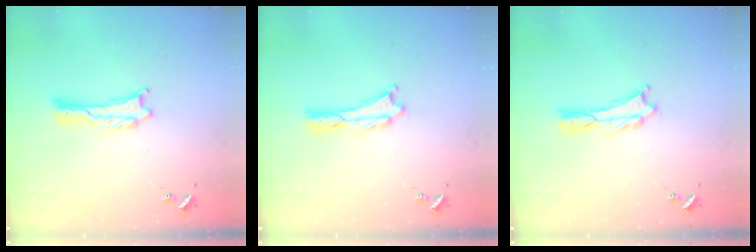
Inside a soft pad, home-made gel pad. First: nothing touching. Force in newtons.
{"total": 0.0}
{"total": 0.0}